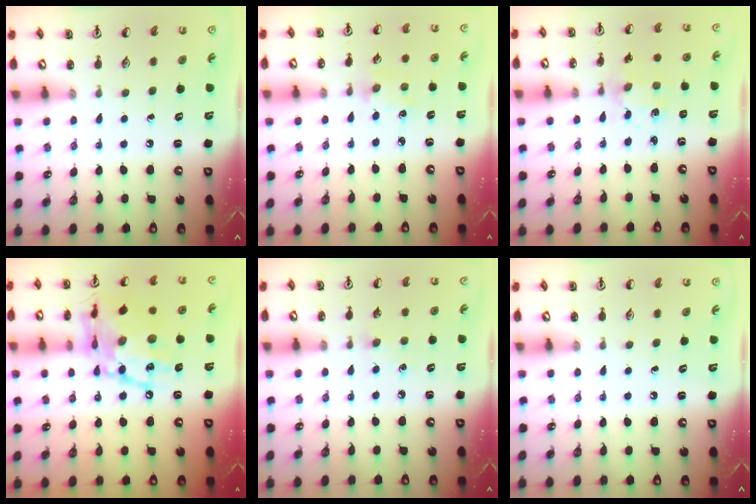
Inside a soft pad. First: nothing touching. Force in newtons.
{"total": 0.9, "press": 0.9, "slide": 0.2}
{"total": 1.9, "press": 1.9, "slide": 0.5}
{"total": 18.1, "press": 18.0, "slide": 1.5}
{"total": 2.8, "press": 2.8, "slide": 0.4}
{"total": 0.0}